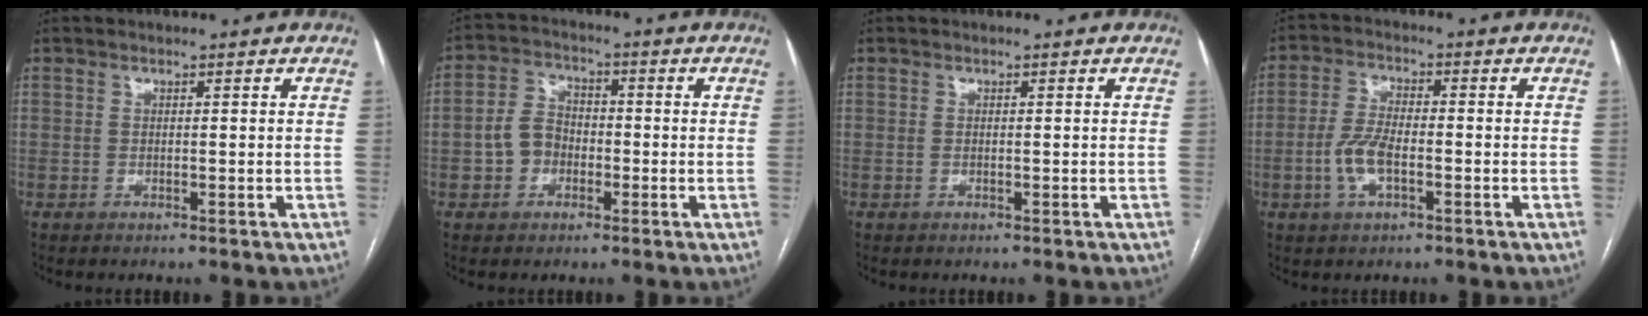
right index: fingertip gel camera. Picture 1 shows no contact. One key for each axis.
{"total": 5.6, "fx": -1.5, "fy": 4.6, "fz": 3.0, "tx": -0.067, "ty": 0.024, "tz": -0.026}
{"total": 0.0}
{"total": 5.9, "fx": -1.9, "fy": 2.2, "fz": 5.1, "tx": -0.114, "ty": 0.005, "tz": -0.036}